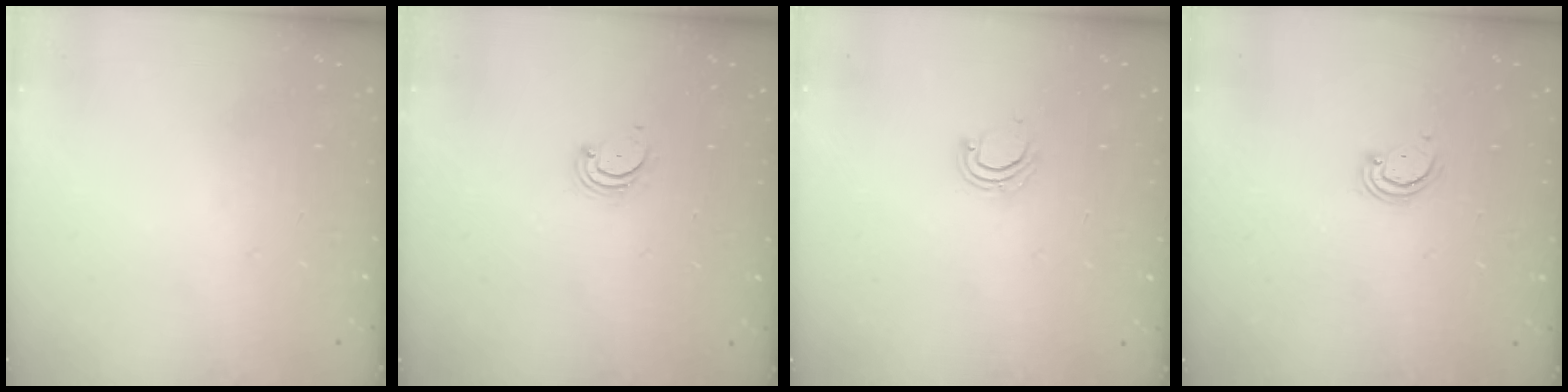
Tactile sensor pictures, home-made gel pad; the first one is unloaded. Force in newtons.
{"total": 2.6, "press": 2.5, "slide": 0.3}
{"total": 2.2, "press": 2.2, "slide": 0.1}
{"total": 2.5, "press": 2.4, "slide": 0.2}